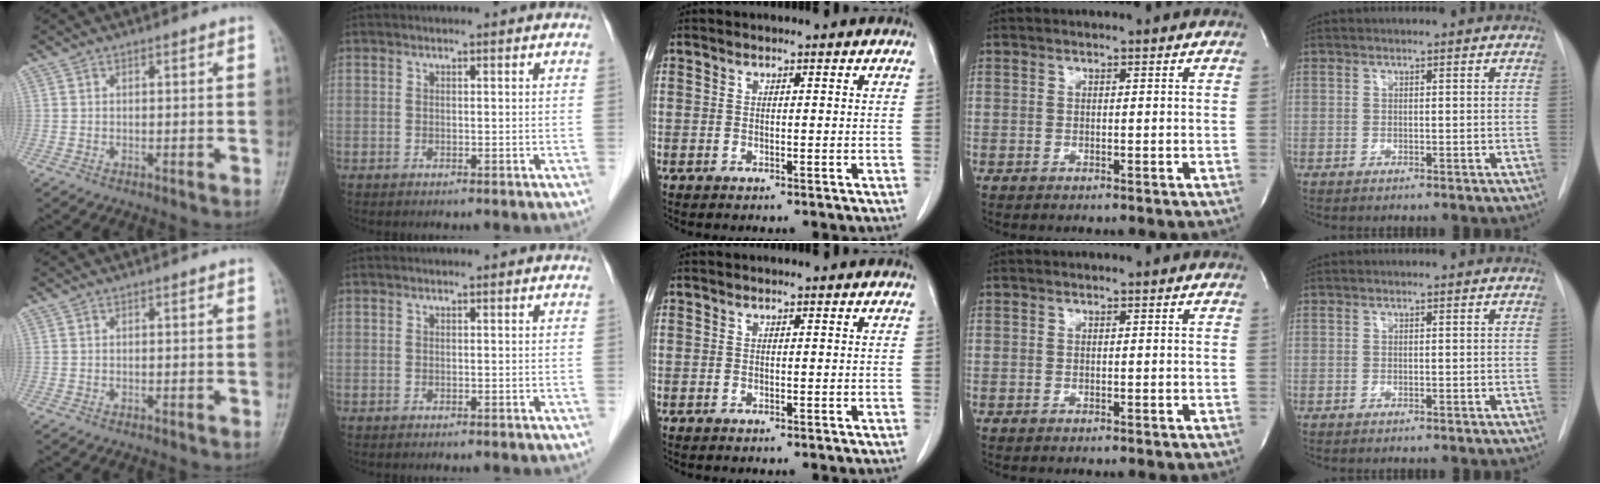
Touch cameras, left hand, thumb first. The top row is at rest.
{}